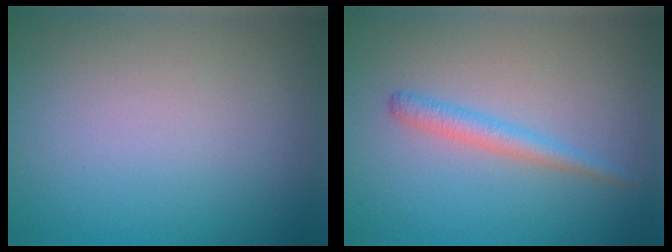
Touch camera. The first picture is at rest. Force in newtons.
{"total": 1.9, "press": 1.8, "slide": 0.1}